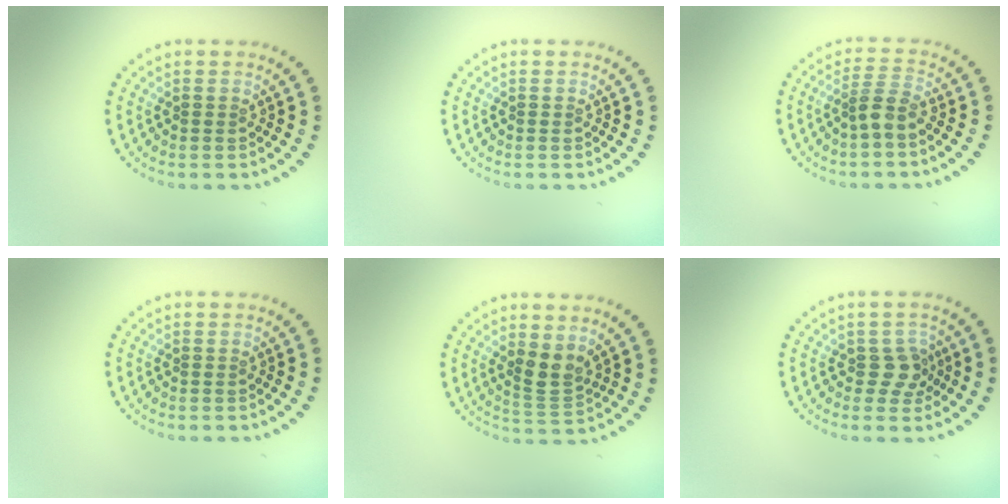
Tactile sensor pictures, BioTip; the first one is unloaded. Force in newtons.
{"total": 0.0}
{"total": 2.3, "press": 1.8, "slide": 1.5}
{"total": 0.0}
{"total": 2.7, "press": 2.3, "slide": 1.4}
{"total": 2.1, "press": 2.0, "slide": 0.8}